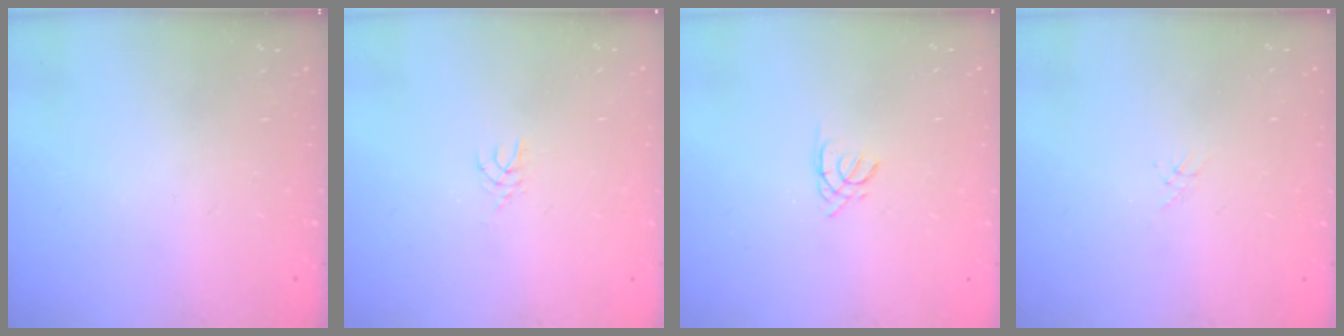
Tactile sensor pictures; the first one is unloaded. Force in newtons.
{"total": 2.5, "press": 2.4, "slide": 0.4}
{"total": 1.7, "press": 1.7, "slide": 0.3}
{"total": 1.3, "press": 1.2, "slide": 0.3}